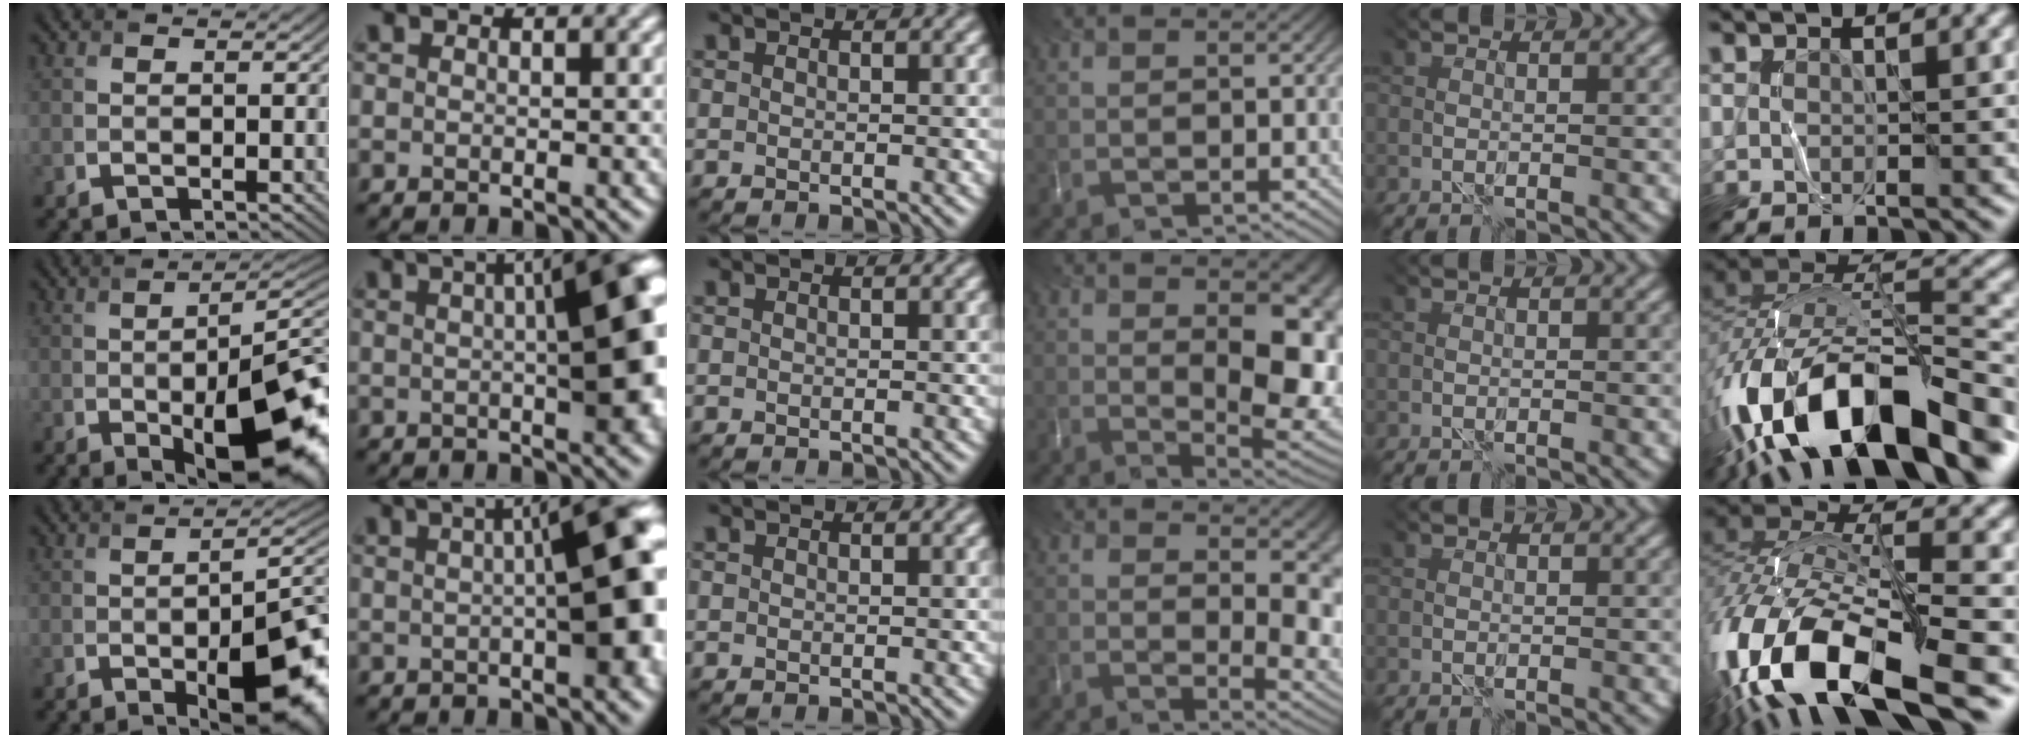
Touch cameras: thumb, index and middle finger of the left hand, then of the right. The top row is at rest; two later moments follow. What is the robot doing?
{"motion": "wrap", "object": "string"}